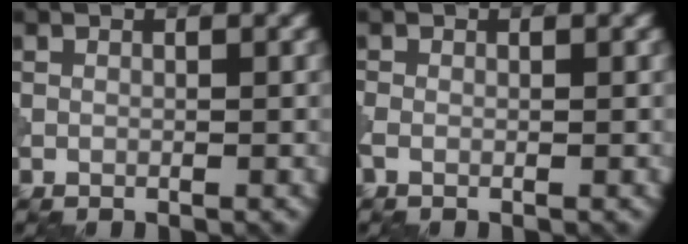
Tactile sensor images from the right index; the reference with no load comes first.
{"total": 1.4, "force": [-0.8, 0.4, 1.0], "torque": [-0.028, -0.007, -0.023]}